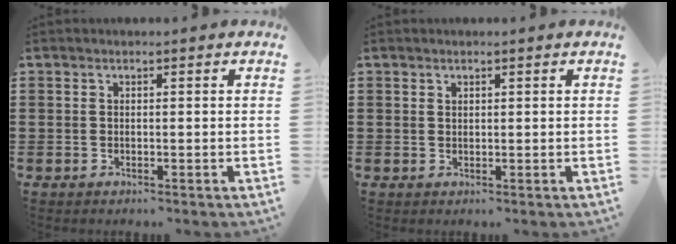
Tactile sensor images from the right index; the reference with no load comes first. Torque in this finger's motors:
{"motor_torque": [-1.01, 1.14, -0.02, -0.01]}